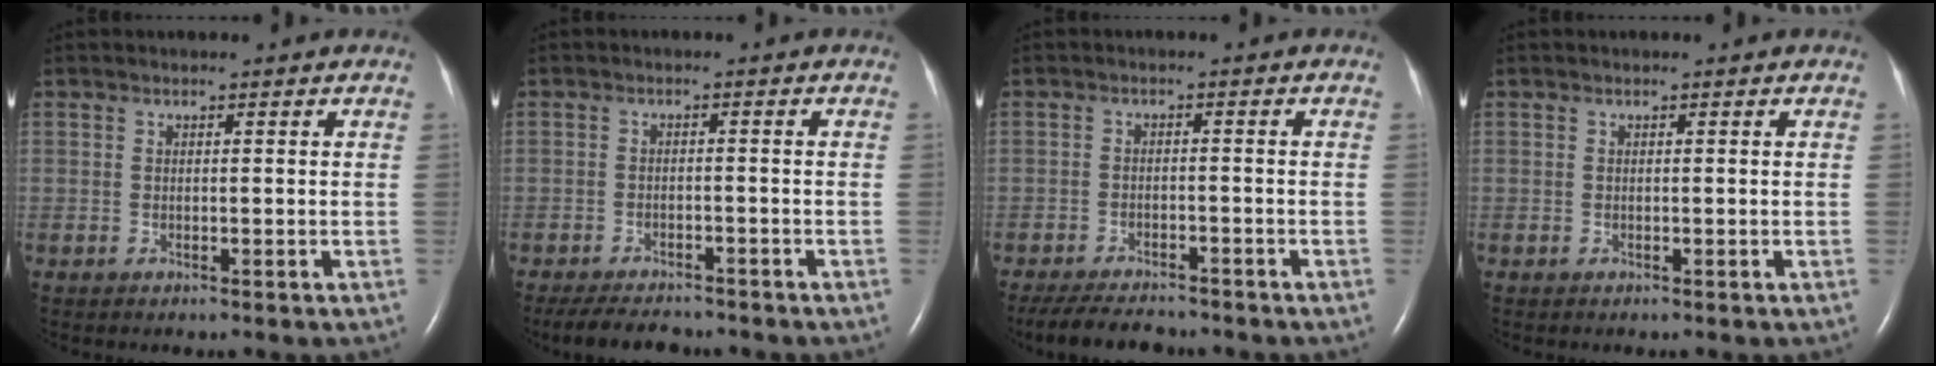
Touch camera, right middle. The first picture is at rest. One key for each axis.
{"total": 7.6, "fx": -6.8, "fy": 2.2, "fz": 2.7, "tx": -0.043, "ty": -0.012, "tz": -0.099}
{"total": 8.9, "fx": -7.9, "fy": 2.3, "fz": 3.3, "tx": -0.057, "ty": -0.013, "tz": -0.118}
{"total": 0.0}